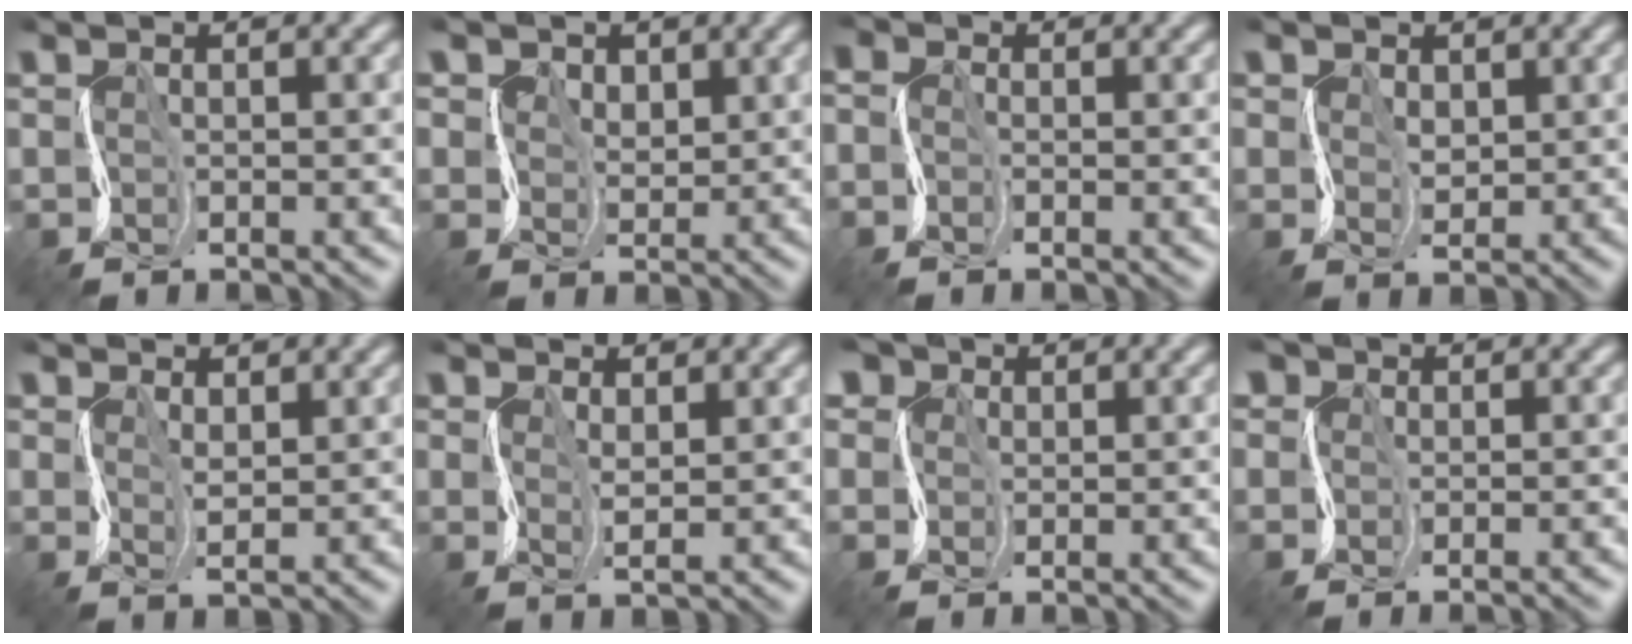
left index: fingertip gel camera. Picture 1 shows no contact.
{"total": 7.7, "force": [4.3, 5.6, 3.1], "torque": [-0.065, 0.027, 0.046]}
{"total": 2.9, "force": [-0.1, 2.4, 1.6], "torque": [-0.037, 0.011, -0.030]}
{"total": 2.3, "force": [1.1, 1.9, 0.9], "torque": [-0.027, 0.013, 0.011]}
{"total": 1.7, "force": [0.9, 1.1, 0.9], "torque": [-0.028, 0.006, 0.013]}
{"total": 1.7, "force": [0.9, 1.0, 1.0], "torque": [-0.031, 0.007, 0.014]}
{"total": 8.0, "force": [3.2, 6.2, 3.8], "torque": [-0.068, 0.038, 0.010]}
{"total": 8.0, "force": [-0.4, 6.6, 4.4], "torque": [-0.048, 0.025, -0.051]}